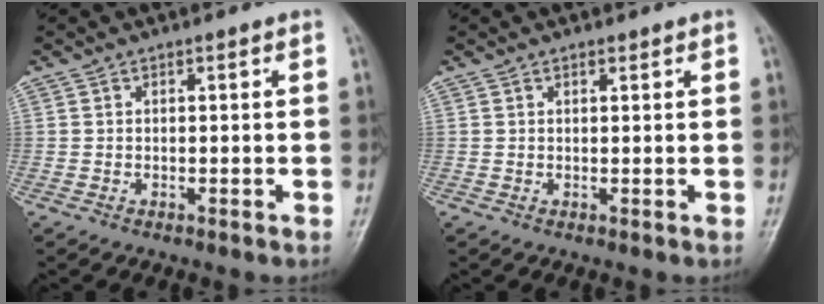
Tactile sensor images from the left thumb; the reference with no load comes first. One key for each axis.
{"total": 0.7, "fx": 0.5, "fy": 0.3, "fz": 0.3, "tx": -0.006, "ty": -0.004, "tz": 0.007}